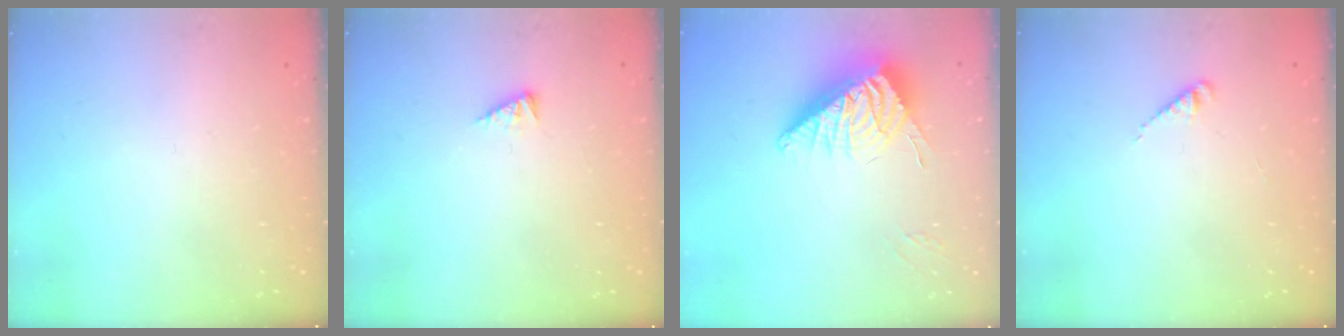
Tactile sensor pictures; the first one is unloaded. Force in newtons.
{"total": 2.2, "press": 2.2, "slide": 0.3}
{"total": 14.1, "press": 14.0, "slide": 1.3}
{"total": 2.3, "press": 2.3, "slide": 0.4}